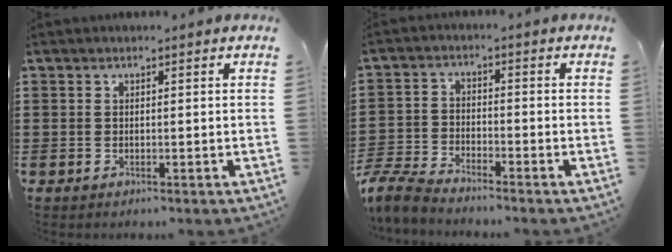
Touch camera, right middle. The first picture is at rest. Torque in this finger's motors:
{"motor_torque": [1.01, -0.65, 0.02, 0.06]}